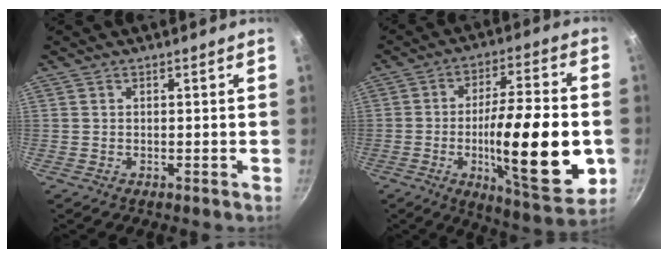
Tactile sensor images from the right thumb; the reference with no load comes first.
{"total": 23.4, "force": [-4.4, 6.6, 22.0], "torque": [-0.325, 0.011, -0.063]}